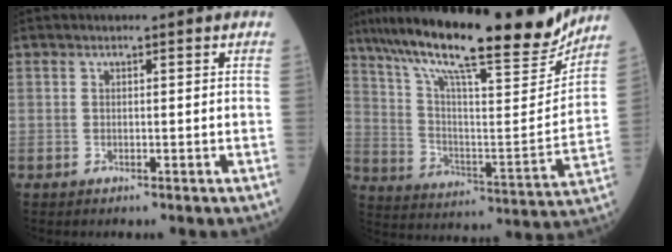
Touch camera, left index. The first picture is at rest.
{"total": 25.0, "force": [20.6, 3.1, 13.8], "torque": [-0.243, -0.016, 0.309]}